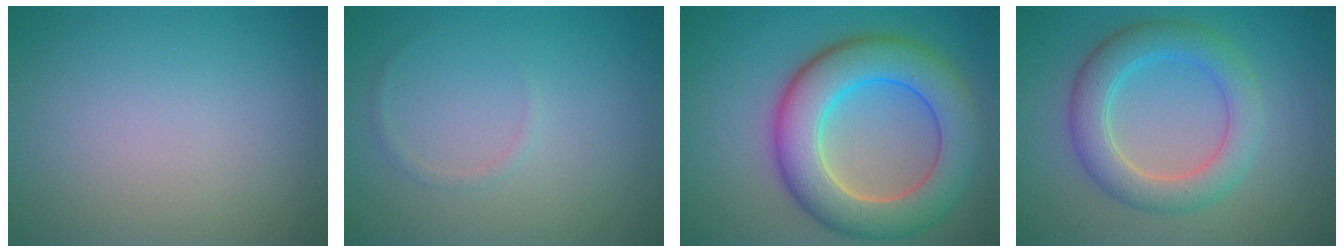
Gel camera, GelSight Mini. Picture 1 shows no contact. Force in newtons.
{"total": 0.6, "press": 0.6, "slide": 0.1}
{"total": 9.4, "press": 9.4, "slide": 0.4}
{"total": 5.1, "press": 5.1, "slide": 0.1}